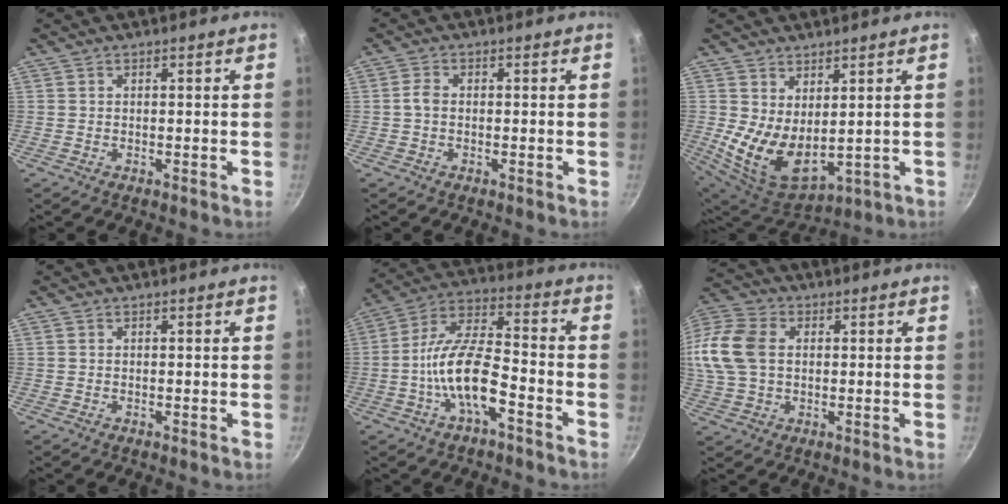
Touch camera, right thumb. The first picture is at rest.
{"total": 2.1, "force": [-0.3, 1.4, 1.5], "torque": [-0.031, 0.010, -0.008]}
{"total": 11.6, "force": [2.0, 6.7, 9.3], "torque": [-0.149, -0.042, 0.059]}
{"total": 0.0}
{"total": 13.3, "force": [-5.3, 5.1, 11.2], "torque": [-0.202, 0.045, -0.109]}
{"total": 18.2, "force": [2.3, 13.4, 12.1], "torque": [-0.276, 0.032, 0.033]}